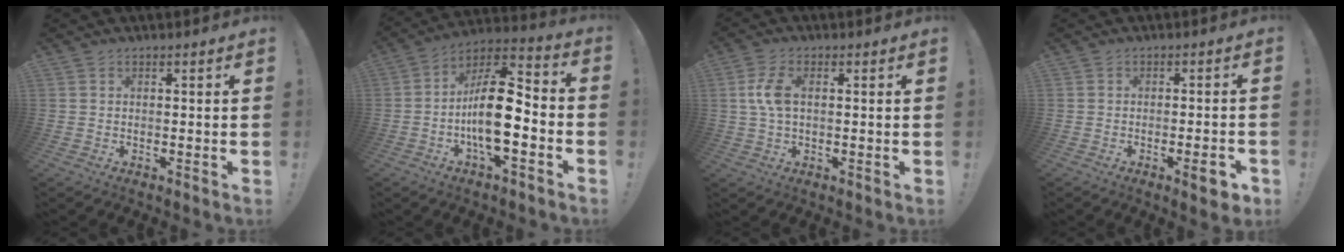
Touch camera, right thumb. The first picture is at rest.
{"total": 17.7, "force": [-3.6, 7.1, 15.8], "torque": [-0.277, 0.022, -0.059]}
{"total": 6.7, "force": [0.9, 3.7, 5.5], "torque": [-0.106, 0.004, 0.015]}
{"total": 5.5, "force": [-2.3, 1.2, 4.9], "torque": [-0.065, 0.008, -0.032]}